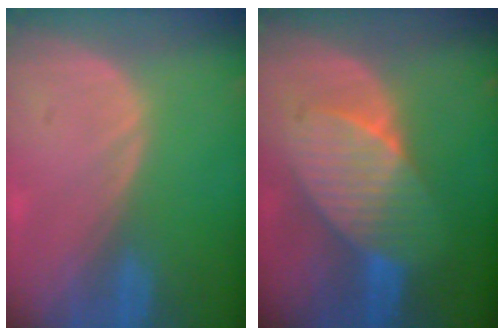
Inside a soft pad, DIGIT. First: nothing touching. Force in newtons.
{"total": 7.5, "press": 7.5, "slide": 0.2}